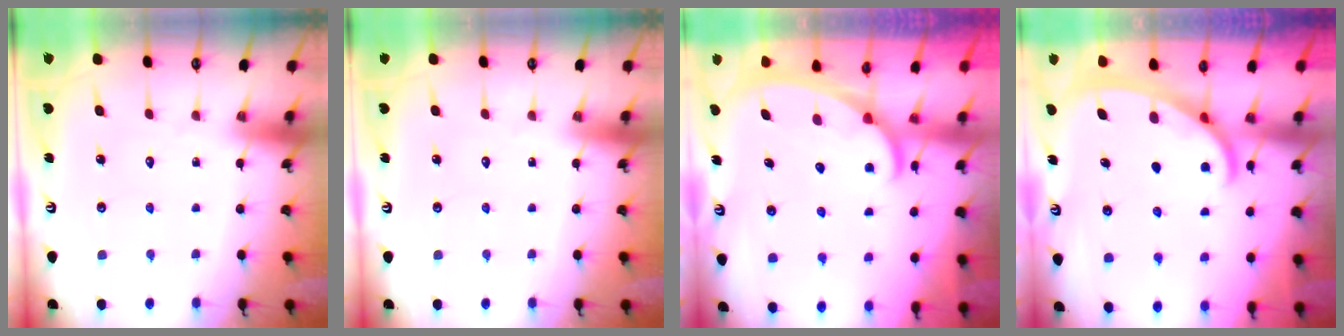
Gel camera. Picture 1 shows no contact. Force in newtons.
{"total": 0.0}
{"total": 2.6, "press": 2.6, "slide": 0.3}
{"total": 2.5, "press": 2.5, "slide": 0.4}